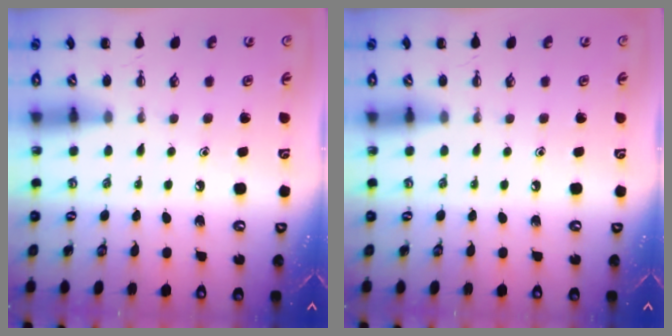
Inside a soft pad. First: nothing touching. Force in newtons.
{"total": 0.0}